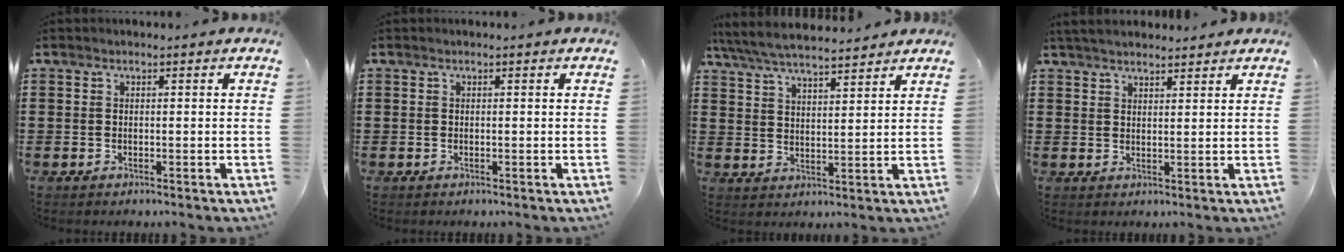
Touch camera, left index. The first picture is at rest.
{"total": 0.0}
{"total": 5.9, "force": [5.4, 0.8, 2.1], "torque": [-0.062, -0.021, 0.096]}
{"total": 3.0, "force": [2.9, 0.5, 0.7], "torque": [-0.024, 0.002, 0.055]}